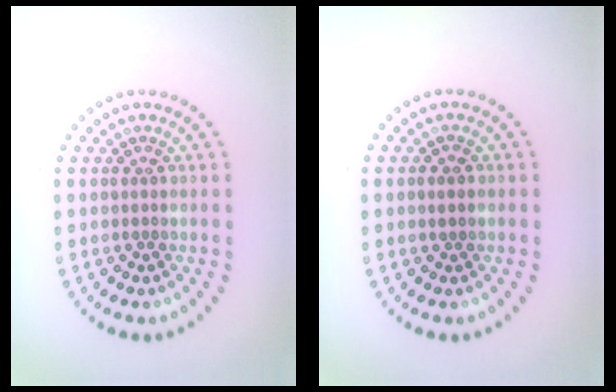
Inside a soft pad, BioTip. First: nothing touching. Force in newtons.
{"total": 0.7, "press": 0.6, "slide": 0.3}